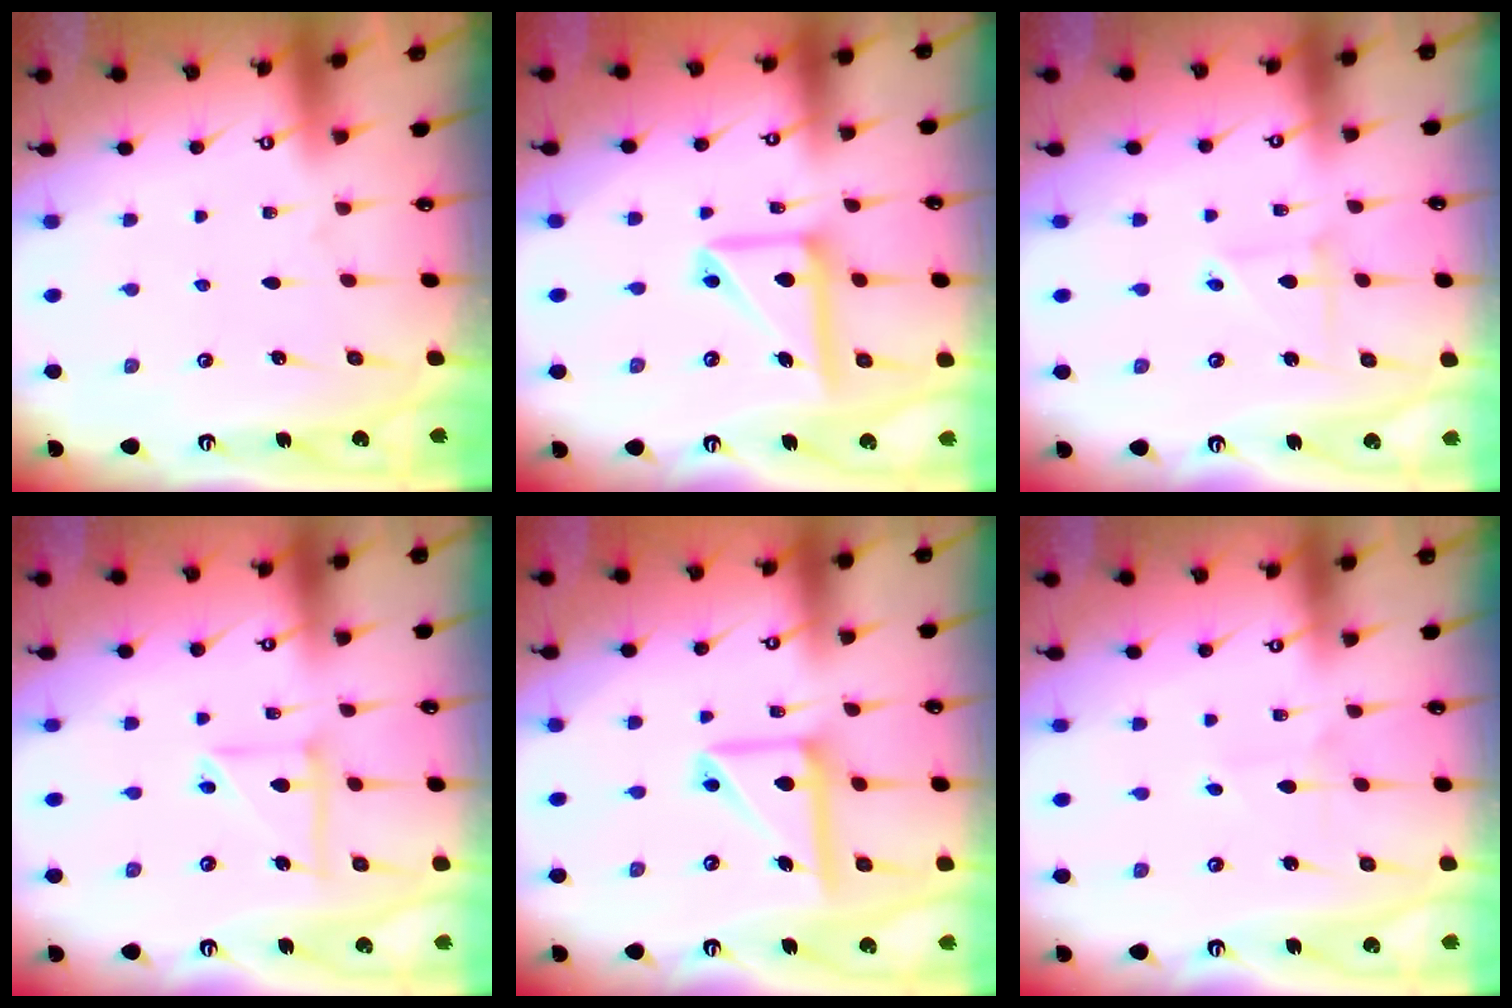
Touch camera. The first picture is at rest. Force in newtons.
{"total": 14.4, "press": 14.3, "slide": 1.9}
{"total": 2.8, "press": 2.8, "slide": 0.3}
{"total": 7.9, "press": 7.8, "slide": 0.7}
{"total": 13.8, "press": 13.7, "slide": 1.7}
{"total": 2.7, "press": 2.7, "slide": 0.3}